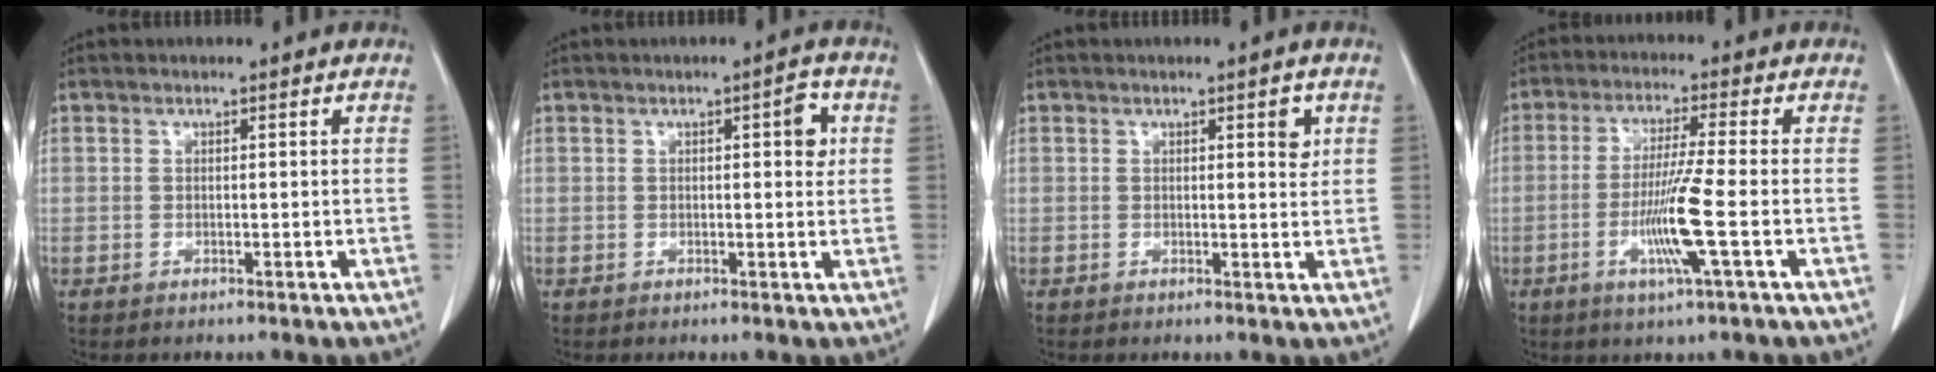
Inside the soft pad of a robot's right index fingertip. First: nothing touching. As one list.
[{"total": 3.0, "force": [0.8, 0.9, 2.7], "torque": [-0.032, 0.002, 0.008]}, {"total": 2.3, "force": [1.0, 0.6, 1.9], "torque": [-0.026, -0.004, 0.013]}, {"total": 8.2, "force": [-2.4, -1.1, 7.8], "torque": [-0.152, -0.014, -0.048]}]